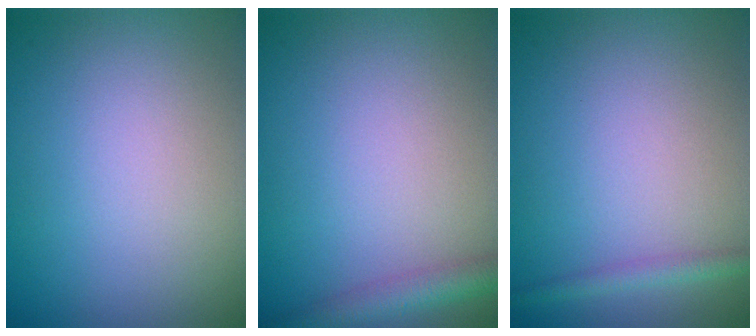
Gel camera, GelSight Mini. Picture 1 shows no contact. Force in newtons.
{"total": 2.9, "press": 2.9, "slide": 0.1}
{"total": 1.5, "press": 1.5, "slide": 0.0}